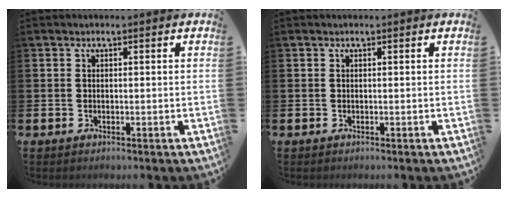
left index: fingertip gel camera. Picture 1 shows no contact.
{"total": 0.0}